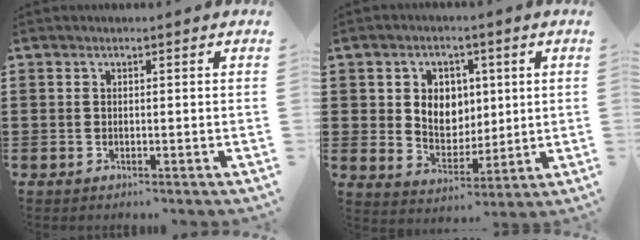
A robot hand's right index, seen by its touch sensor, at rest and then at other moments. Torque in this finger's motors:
{"motor_torque": [0.49, -0.02, 0.29, 0.07]}